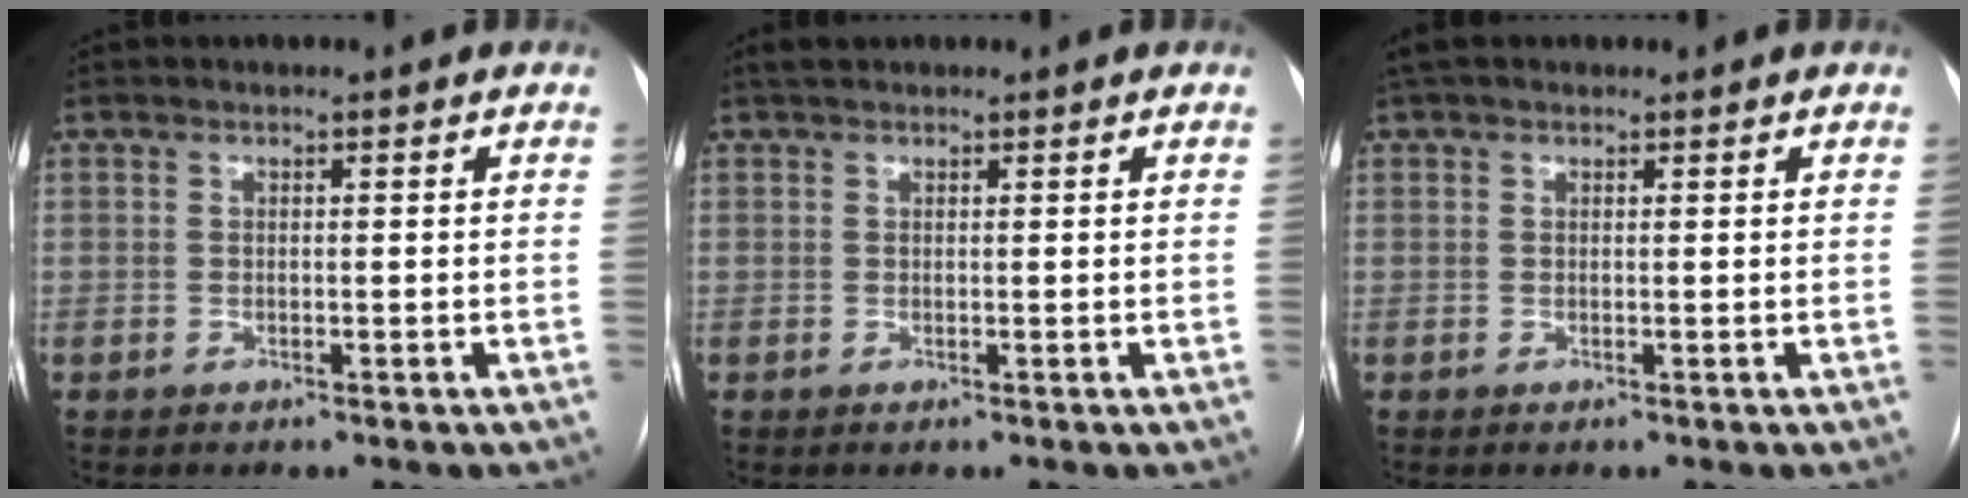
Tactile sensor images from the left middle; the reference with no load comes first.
{"total": 1.4, "force": [1.2, 0.5, 0.5], "torque": [-0.012, 0.016, 0.022]}
{"total": 2.6, "force": [2.0, 1.3, 1.2], "torque": [-0.026, 0.031, 0.034]}